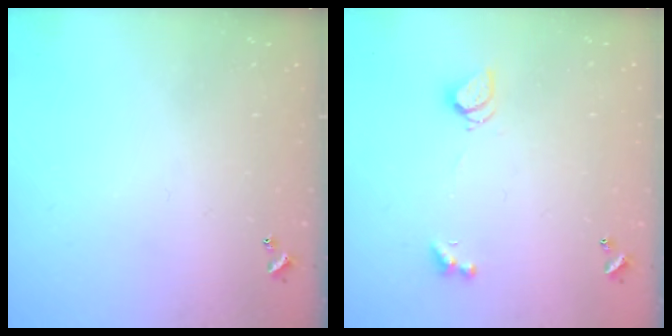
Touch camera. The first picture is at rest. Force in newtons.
{"total": 2.5, "press": 2.5, "slide": 0.6}